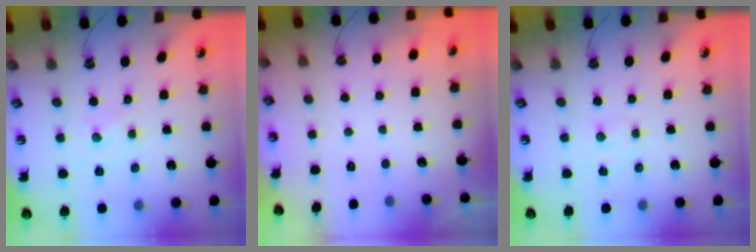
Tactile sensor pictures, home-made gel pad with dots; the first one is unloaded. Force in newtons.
{"total": 0.0}
{"total": 2.2, "press": 2.2, "slide": 0.4}